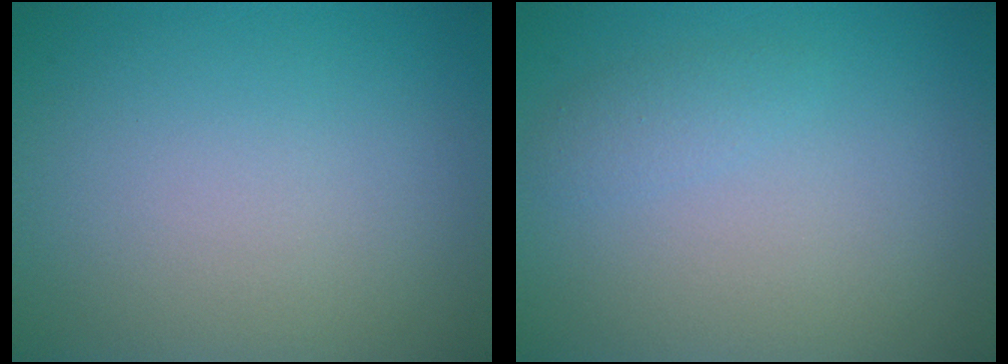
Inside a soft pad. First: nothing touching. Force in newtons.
{"total": 1.1, "press": 1.1, "slide": 0.0}